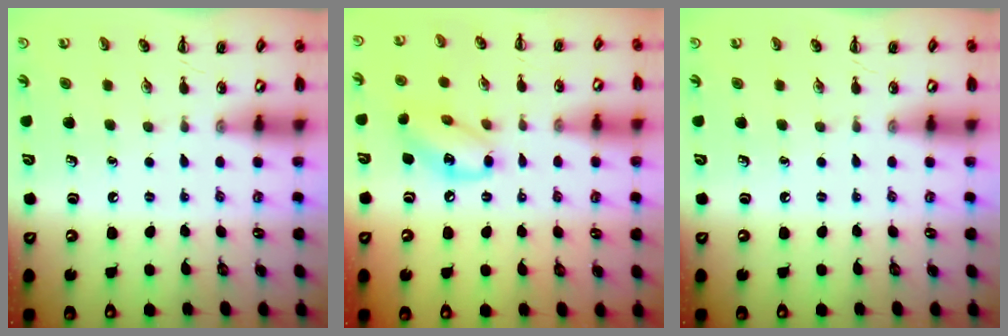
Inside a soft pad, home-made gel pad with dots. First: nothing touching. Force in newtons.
{"total": 12.0, "press": 11.9, "slide": 1.6}
{"total": 0.0}